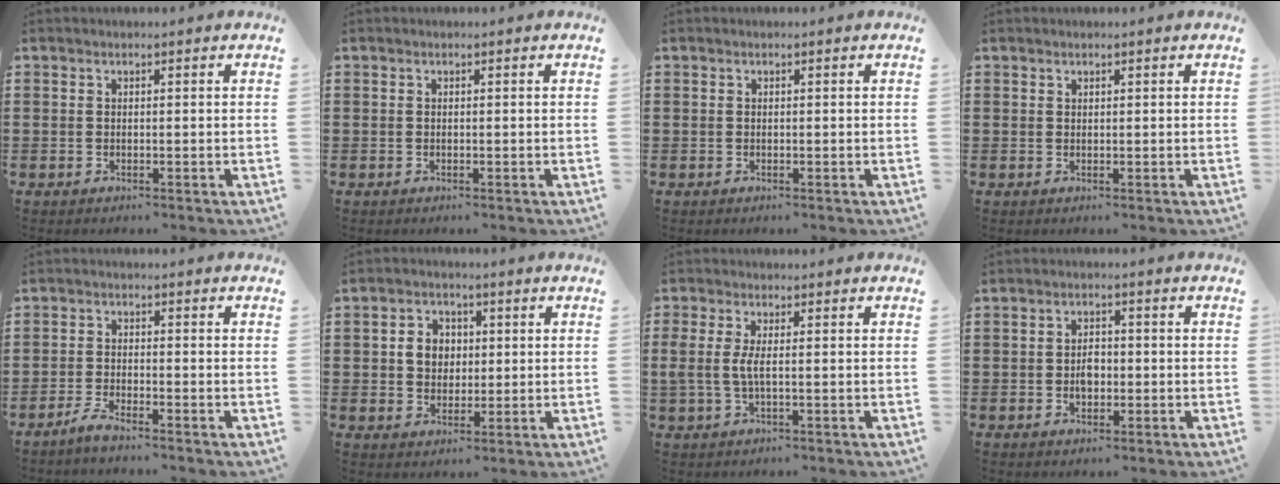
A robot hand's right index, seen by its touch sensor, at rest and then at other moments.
{"total": 0.0}
{"total": 0.0}
{"total": 0.5, "force": [0.4, 0.3, 0.0], "torque": [-0.001, 0.002, 0.008]}
{"total": 2.4, "force": [-2.2, -0.1, 0.9], "torque": [-0.025, -0.002, -0.044]}
{"total": 4.5, "force": [0.5, 4.0, 2.1], "torque": [-0.056, 0.014, 0.005]}
{"total": 3.3, "force": [-0.2, 0.8, 3.2], "torque": [-0.083, -0.007, -0.012]}
{"total": 2.8, "force": [-0.4, 1.8, 2.0], "torque": [-0.031, 0.002, -0.011]}